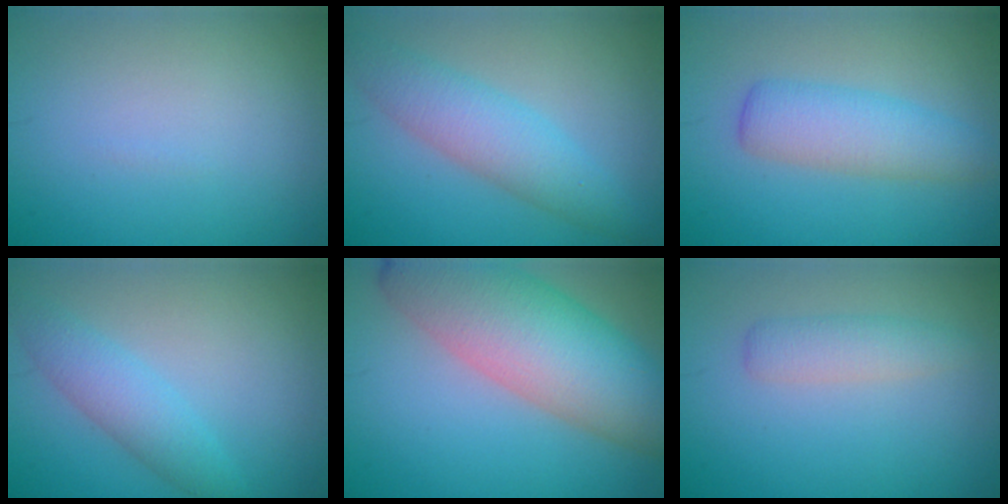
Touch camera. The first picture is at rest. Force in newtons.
{"total": 4.5, "press": 4.5, "slide": 0.1}
{"total": 4.2, "press": 4.2, "slide": 0.1}
{"total": 2.4, "press": 2.4, "slide": 0.2}
{"total": 10.9, "press": 10.8, "slide": 0.3}
{"total": 2.2, "press": 2.2, "slide": 0.0}